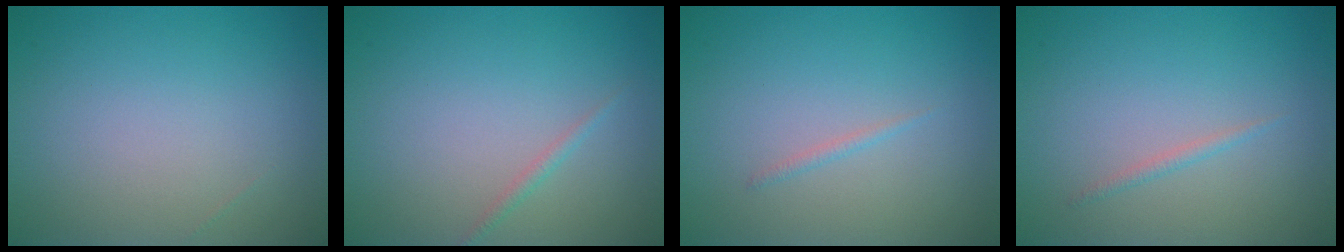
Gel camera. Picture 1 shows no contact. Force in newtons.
{"total": 0.7, "press": 0.7, "slide": 0.1}
{"total": 0.5, "press": 0.5, "slide": 0.1}
{"total": 0.7, "press": 0.7, "slide": 0.1}